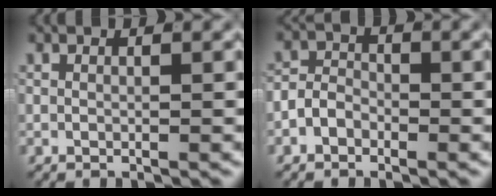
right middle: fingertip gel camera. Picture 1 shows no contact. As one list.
[{"total": 2.5, "force": [-1.1, 2.0, 1.0], "torque": [-0.009, 0.002, -0.025]}]